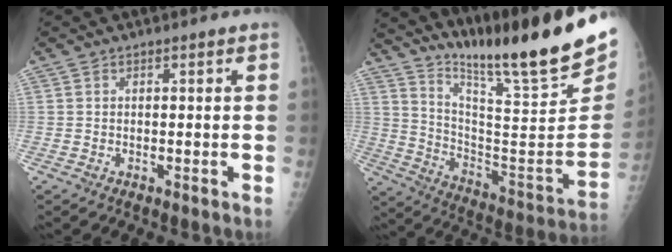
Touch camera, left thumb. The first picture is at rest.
{"total": 25.7, "force": [20.2, 1.2, 15.9], "torque": [-0.230, -0.135, 0.321]}